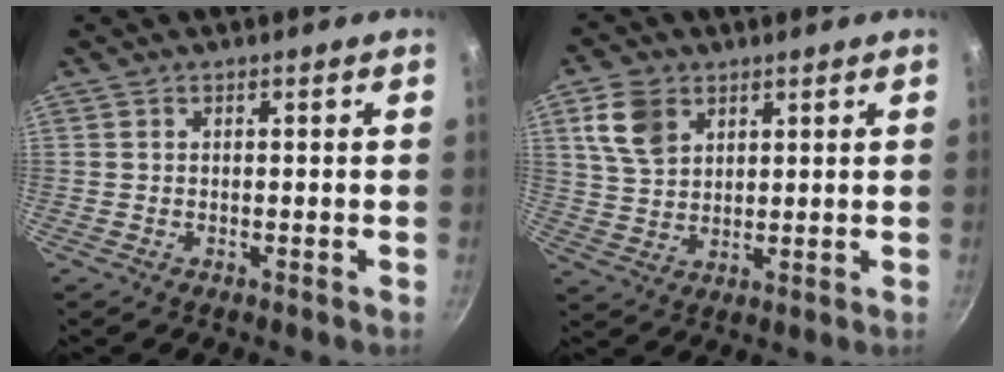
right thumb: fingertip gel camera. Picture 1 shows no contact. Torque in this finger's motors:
{"motor_torque": [1.05, 1.52, 0.69, 0.43, 0.28]}